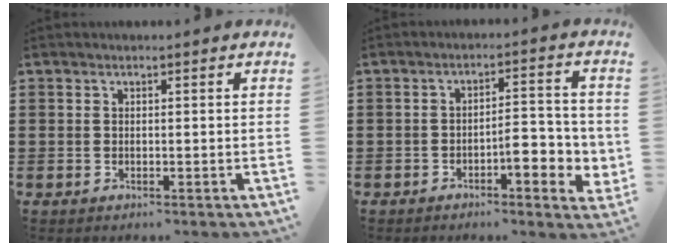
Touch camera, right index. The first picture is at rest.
{"total": 5.6, "force": [-2.0, 1.8, 4.9], "torque": [-0.066, -0.001, -0.041]}